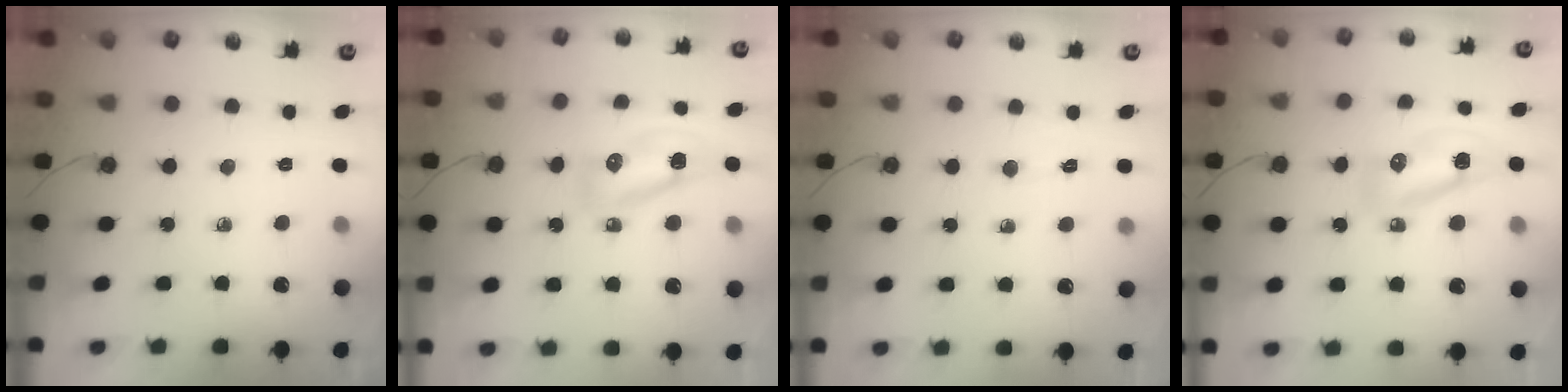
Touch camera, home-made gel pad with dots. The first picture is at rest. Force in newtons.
{"total": 9.2, "press": 9.1, "slide": 1.3}
{"total": 2.8, "press": 2.8, "slide": 0.4}
{"total": 9.4, "press": 9.3, "slide": 1.2}